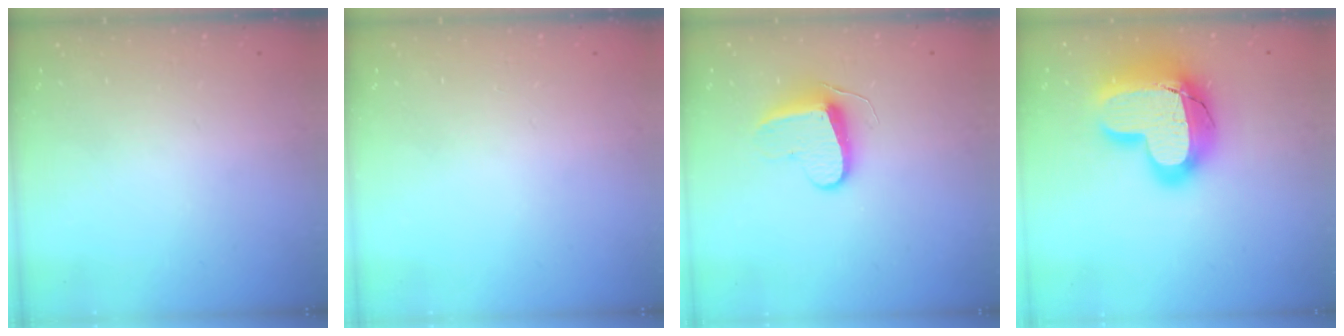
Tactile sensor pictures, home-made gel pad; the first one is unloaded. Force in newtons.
{"total": 0.0}
{"total": 9.0, "press": 9.0, "slide": 0.3}
{"total": 23.0, "press": 22.9, "slide": 1.6}